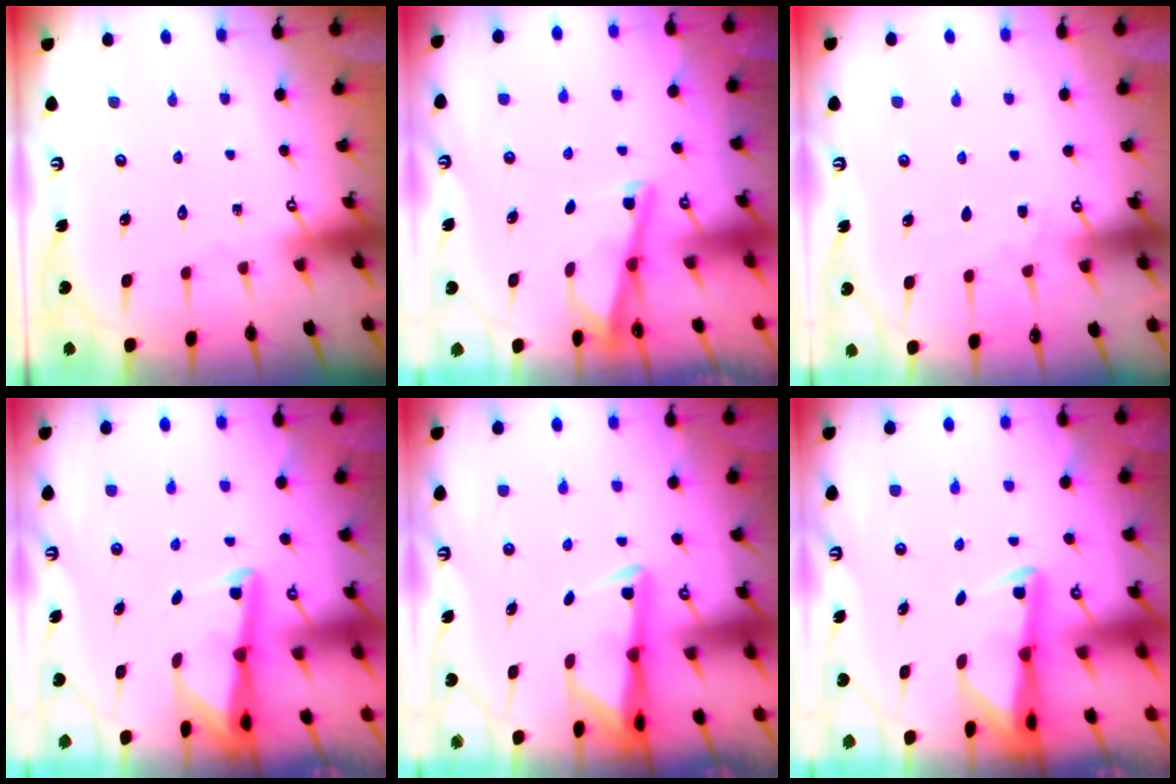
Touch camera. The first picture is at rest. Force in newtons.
{"total": 2.9, "press": 2.9, "slide": 0.2}
{"total": 3.6, "press": 3.5, "slide": 0.5}
{"total": 2.9, "press": 2.9, "slide": 0.3}
{"total": 3.0, "press": 2.9, "slide": 0.5}
{"total": 2.3, "press": 2.2, "slide": 0.4}